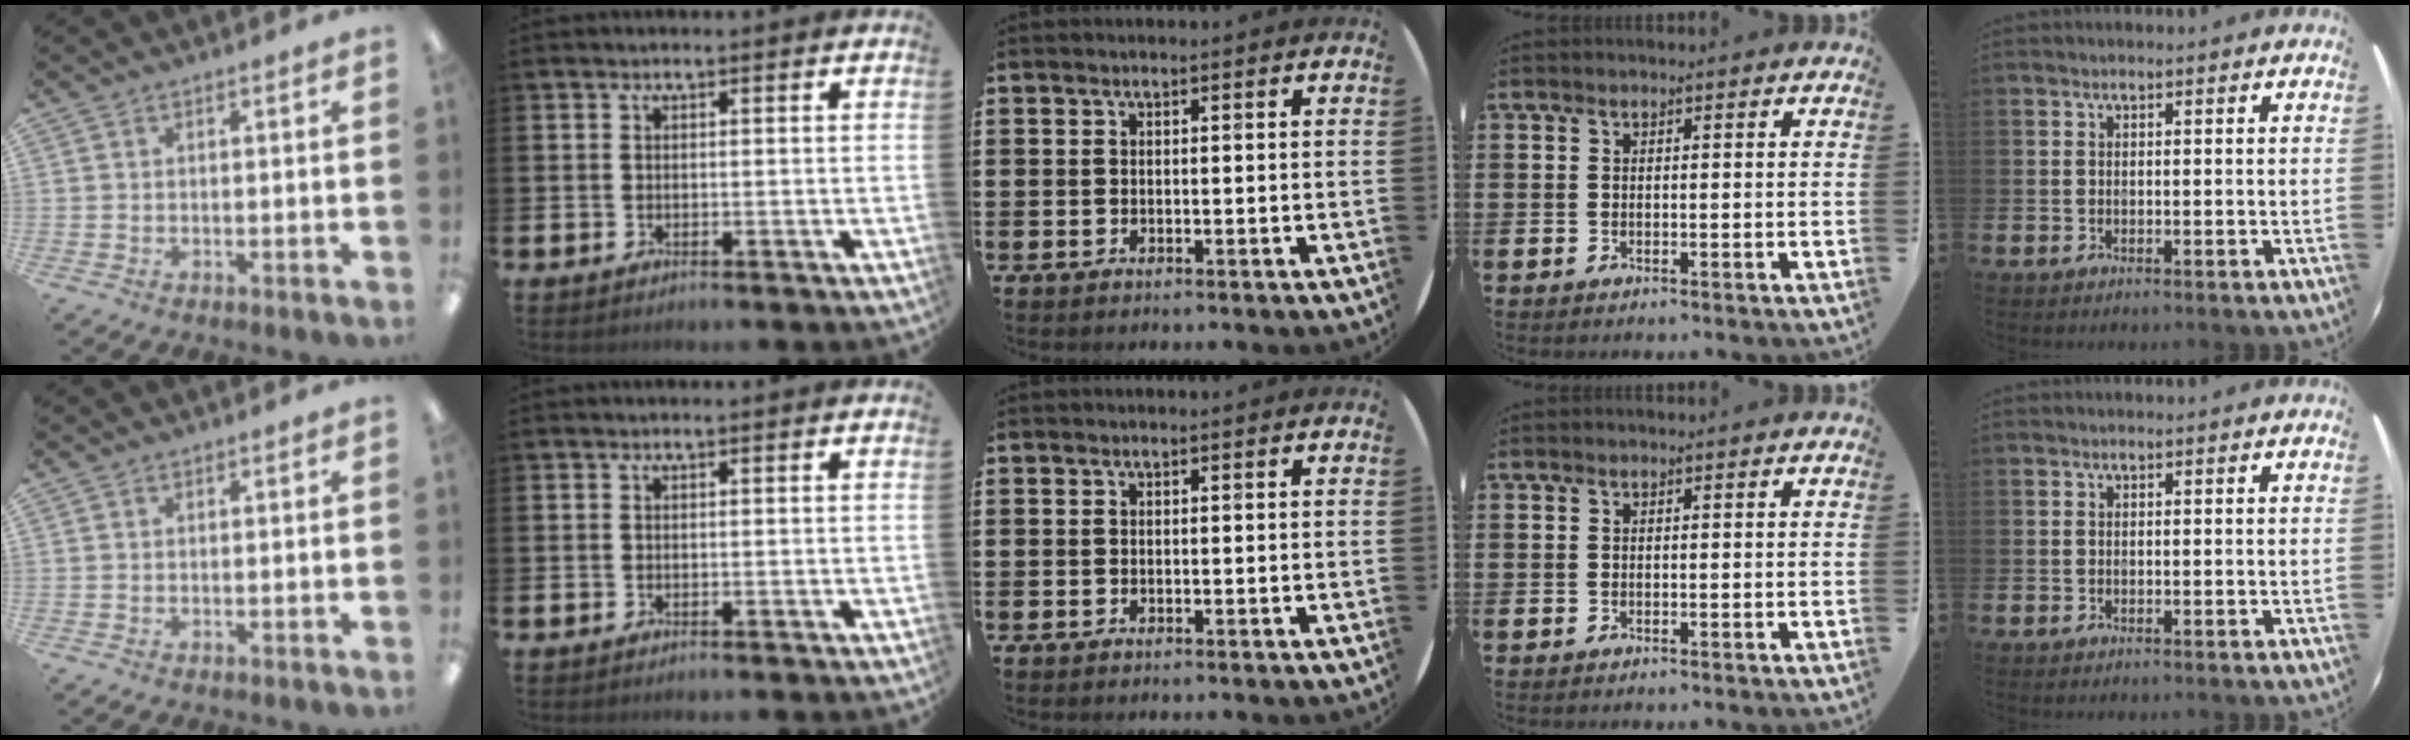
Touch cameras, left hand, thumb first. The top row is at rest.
{}